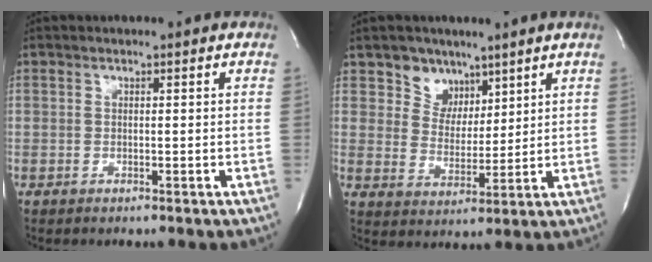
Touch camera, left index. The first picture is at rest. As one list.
[{"total": 5.2, "force": [3.7, 3.6, 0.5], "torque": [-0.008, -0.001, 0.073]}]